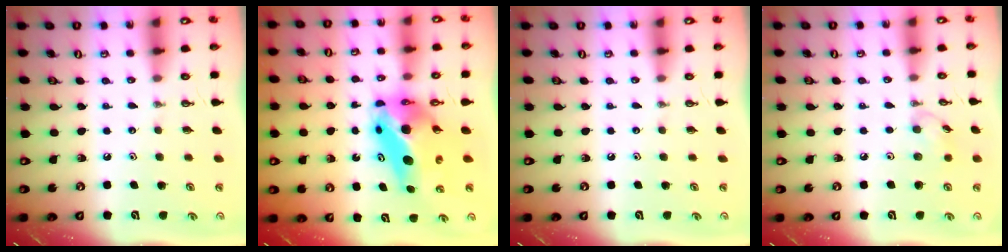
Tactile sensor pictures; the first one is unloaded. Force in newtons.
{"total": 11.5, "press": 11.2, "slide": 2.4}
{"total": 0.0}
{"total": 6.3, "press": 6.2, "slide": 1.0}